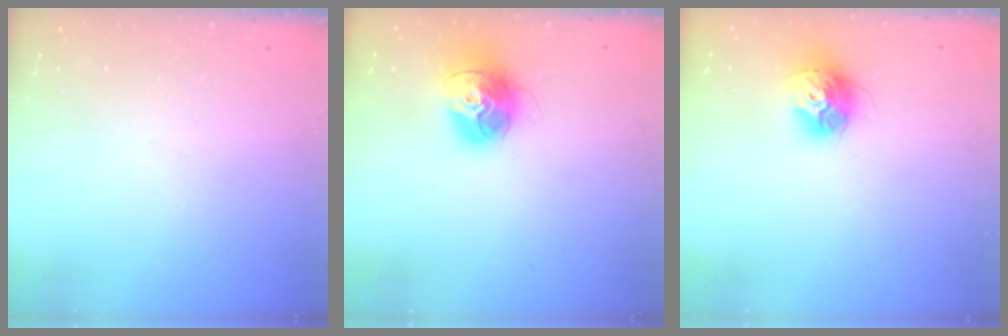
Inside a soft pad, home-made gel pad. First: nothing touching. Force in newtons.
{"total": 14.5, "press": 14.4, "slide": 1.4}
{"total": 12.2, "press": 12.1, "slide": 1.0}